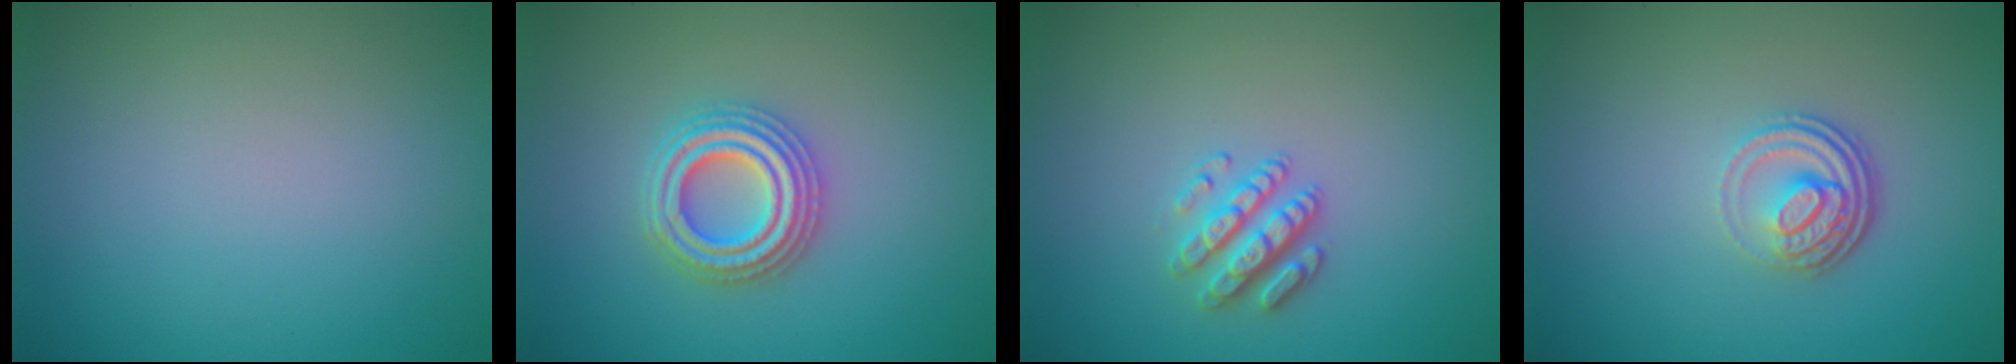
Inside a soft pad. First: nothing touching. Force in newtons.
{"total": 4.0, "press": 4.0, "slide": 0.8}
{"total": 2.6, "press": 2.6, "slide": 0.6}
{"total": 3.8, "press": 2.6, "slide": 2.7}